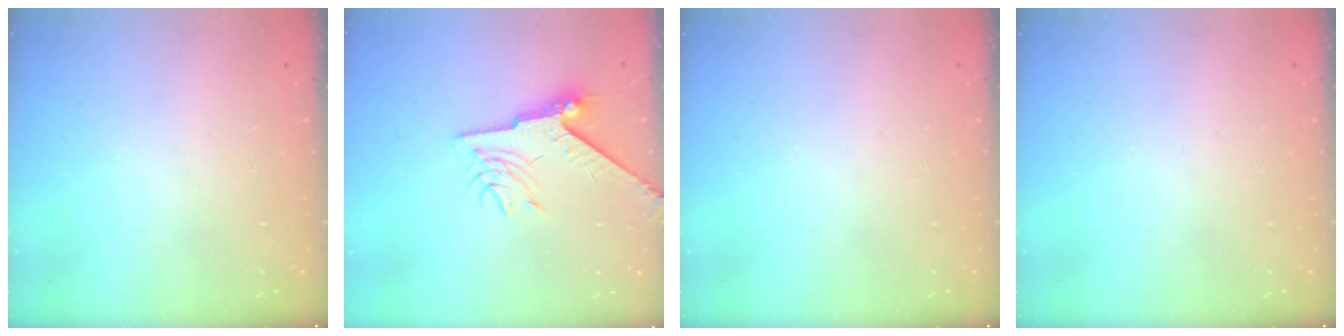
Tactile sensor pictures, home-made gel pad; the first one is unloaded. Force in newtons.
{"total": 7.8, "press": 7.7, "slide": 0.9}
{"total": 0.0}
{"total": 0.0}